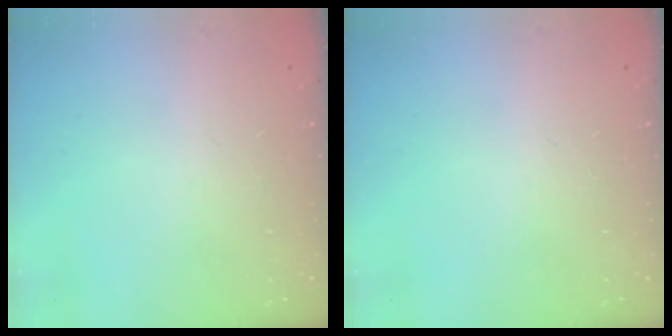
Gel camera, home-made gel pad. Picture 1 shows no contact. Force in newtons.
{"total": 0.0}